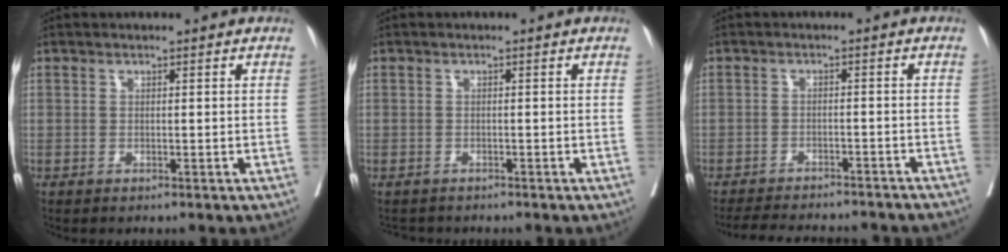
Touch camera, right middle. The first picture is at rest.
{"total": 2.2, "force": [-2.0, 0.9, -0.1], "torque": [-0.001, -0.004, -0.032]}
{"total": 15.7, "force": [-14.3, 3.3, 5.7], "torque": [-0.110, -0.011, -0.178]}